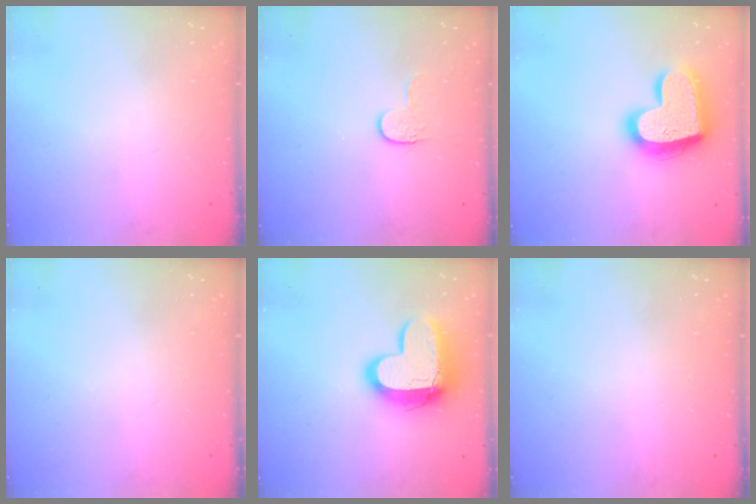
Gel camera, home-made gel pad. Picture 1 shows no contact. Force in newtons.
{"total": 3.9, "press": 3.9, "slide": 0.5}
{"total": 20.4, "press": 20.3, "slide": 1.7}
{"total": 0.0}
{"total": 15.2, "press": 15.2, "slide": 1.3}
{"total": 0.0}